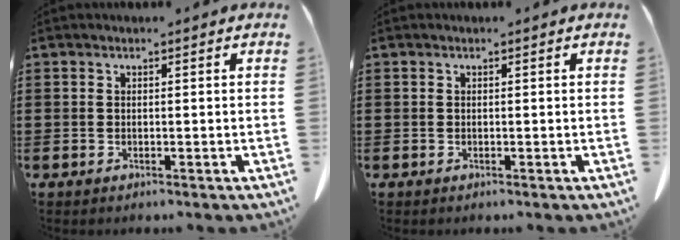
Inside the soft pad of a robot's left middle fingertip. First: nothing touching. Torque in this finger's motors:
{"motor_torque": [0.00, 0.00, 0.00, -0.01]}